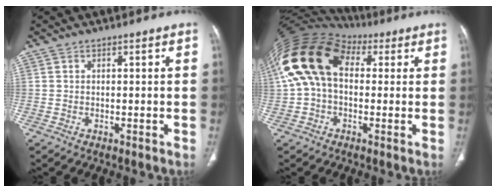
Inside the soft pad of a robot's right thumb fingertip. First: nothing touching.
{"total": 17.1, "force": [3.5, 11.3, 12.4], "torque": [-0.245, 0.047, 0.056]}